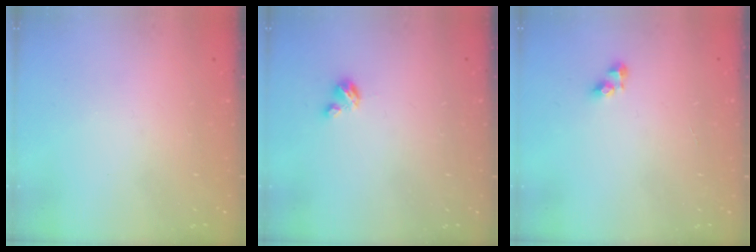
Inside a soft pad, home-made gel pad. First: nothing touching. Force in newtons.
{"total": 2.9, "press": 2.9, "slide": 0.3}
{"total": 3.4, "press": 3.4, "slide": 0.4}